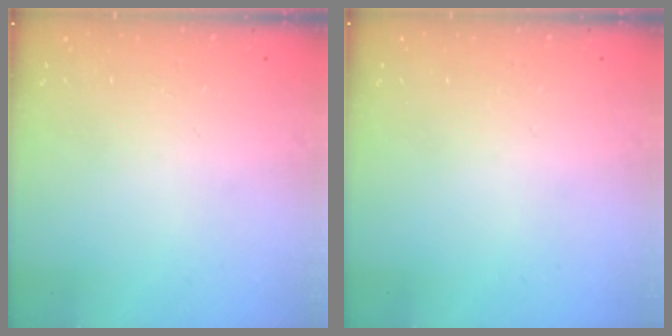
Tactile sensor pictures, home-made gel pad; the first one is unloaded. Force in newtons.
{"total": 0.0}